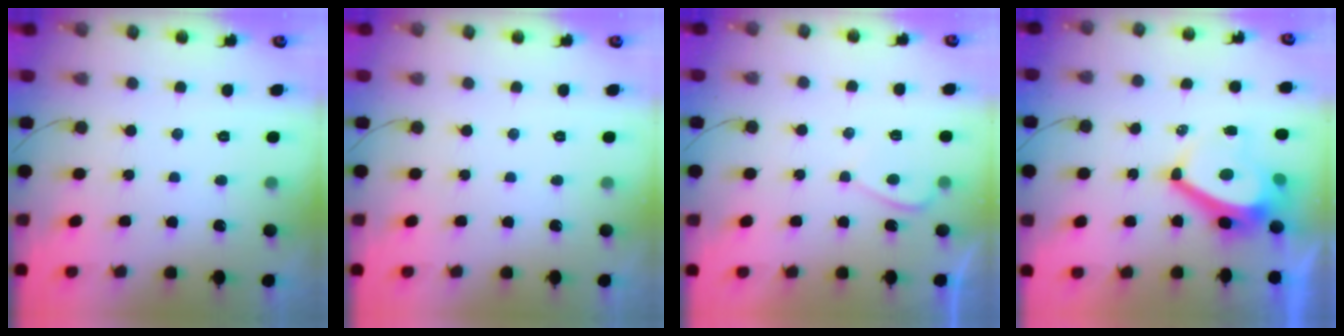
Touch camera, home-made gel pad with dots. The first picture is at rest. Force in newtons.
{"total": 0.0}
{"total": 0.5, "press": 0.2, "slide": 0.5}
{"total": 9.6, "press": 9.6, "slide": 1.0}